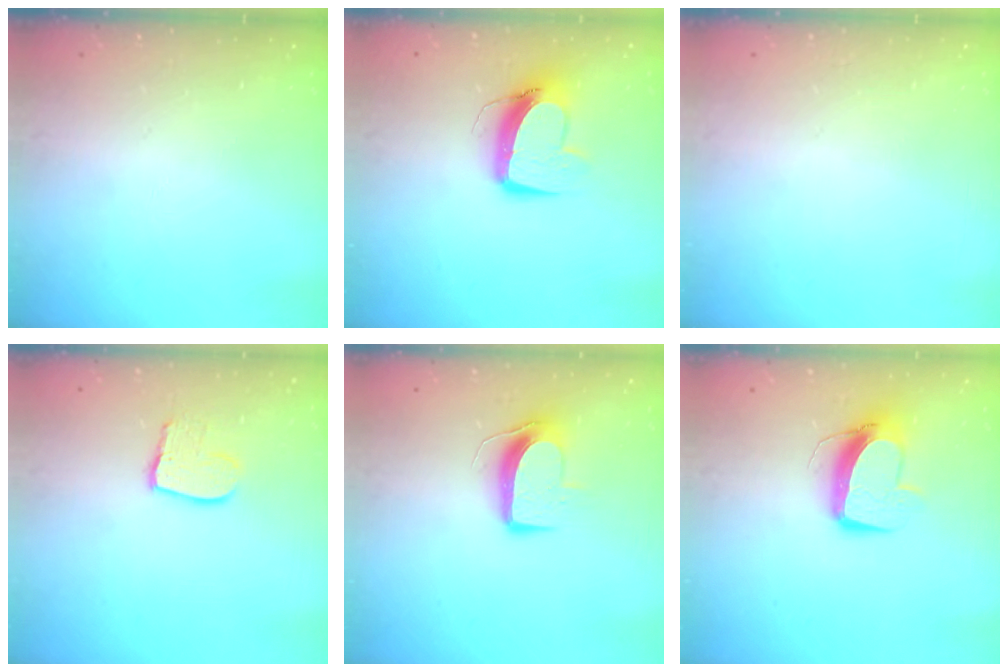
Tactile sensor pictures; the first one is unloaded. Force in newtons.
{"total": 11.4, "press": 11.3, "slide": 1.5}
{"total": 0.0}
{"total": 9.9, "press": 9.9, "slide": 0.8}
{"total": 9.4, "press": 9.4, "slide": 0.3}
{"total": 10.7, "press": 10.6, "slide": 1.1}